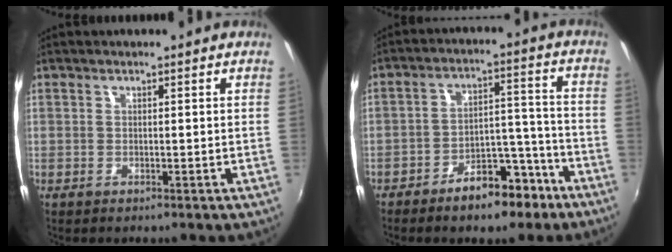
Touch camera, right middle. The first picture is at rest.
{"total": 10.4, "force": [-7.6, 4.7, 5.4], "torque": [-0.083, 0.031, -0.103]}